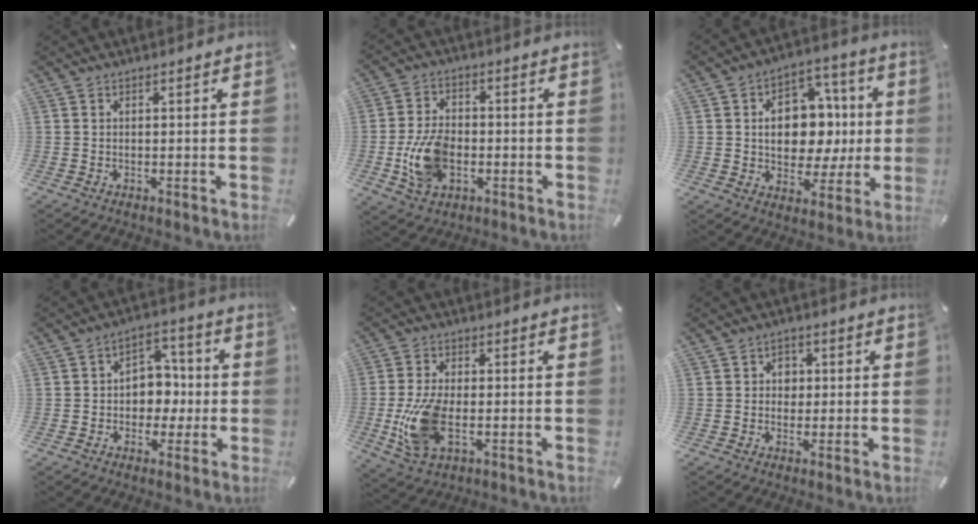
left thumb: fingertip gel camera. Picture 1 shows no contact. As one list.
[{"total": 11.7, "force": [-2.7, 7.9, 8.2], "torque": [-0.167, 0.005, -0.043]}, {"total": 13.3, "force": [0.3, 10.7, 7.8], "torque": [-0.099, -0.001, 0.015]}, {"total": 7.6, "force": [-1.2, 6.7, 3.3], "torque": [-0.037, 0.011, -0.023]}, {"total": 12.4, "force": [-2.2, 6.8, 10.2], "torque": [-0.219, -0.011, -0.031]}, {"total": 3.3, "force": [-0.1, 3.0, 1.4], "torque": [-0.007, -0.002, -0.009]}]